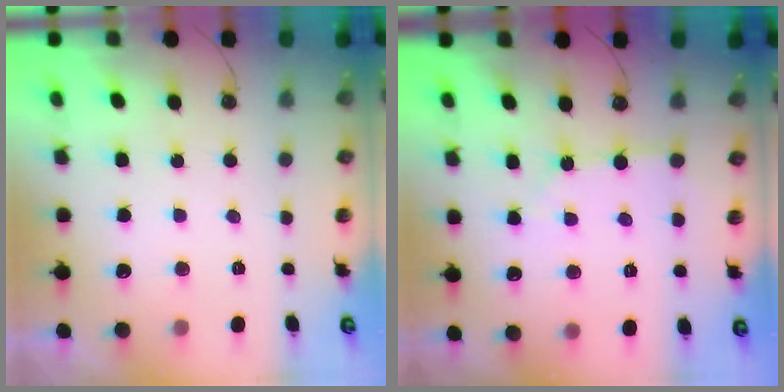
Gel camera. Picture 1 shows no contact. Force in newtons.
{"total": 2.9, "press": 2.8, "slide": 0.4}